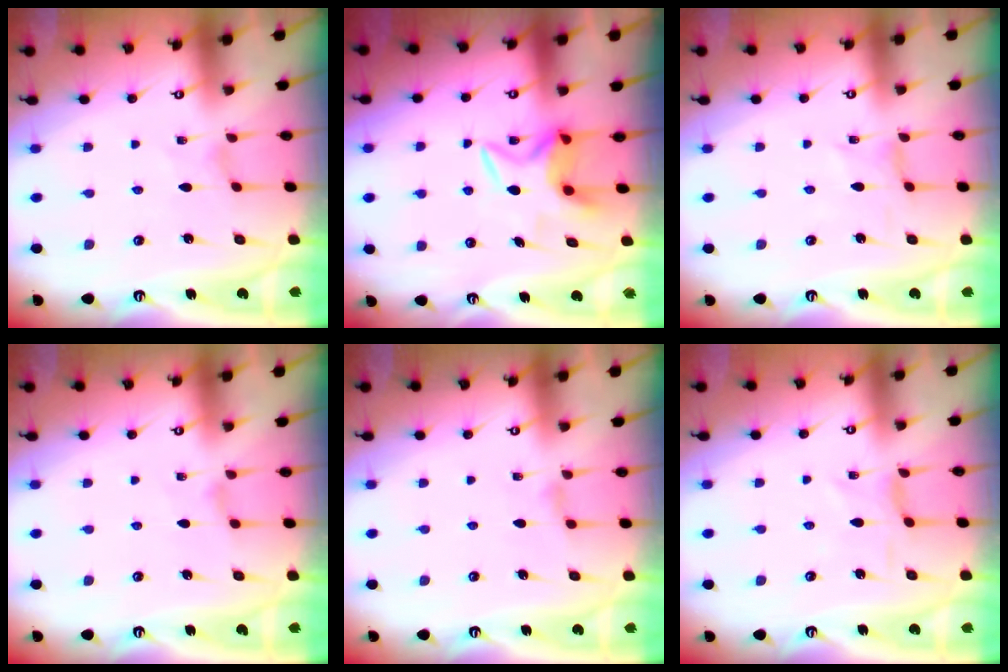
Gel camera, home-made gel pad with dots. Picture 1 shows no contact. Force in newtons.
{"total": 7.1, "press": 7.0, "slide": 0.7}
{"total": 0.0}
{"total": 1.5, "press": 1.4, "slide": 0.4}
{"total": 2.4, "press": 2.3, "slide": 0.5}
{"total": 1.1, "press": 1.0, "slide": 0.5}